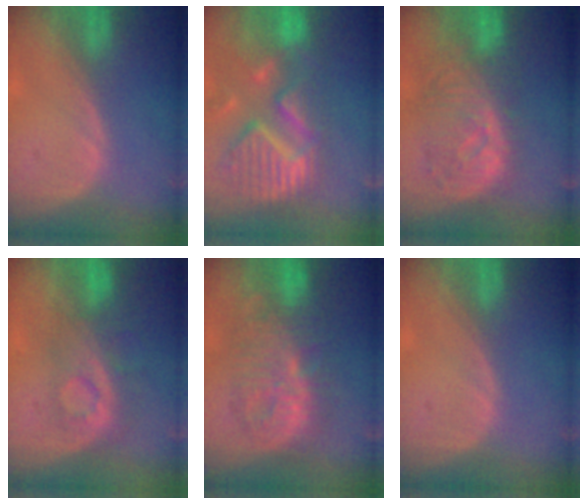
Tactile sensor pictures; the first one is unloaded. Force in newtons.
{"total": 13.3, "press": 11.3, "slide": 7.1}
{"total": 10.6, "press": 9.4, "slide": 4.8}
{"total": 8.3, "press": 7.3, "slide": 3.8}
{"total": 10.4, "press": 10.4, "slide": 0.4}
{"total": 0.0}